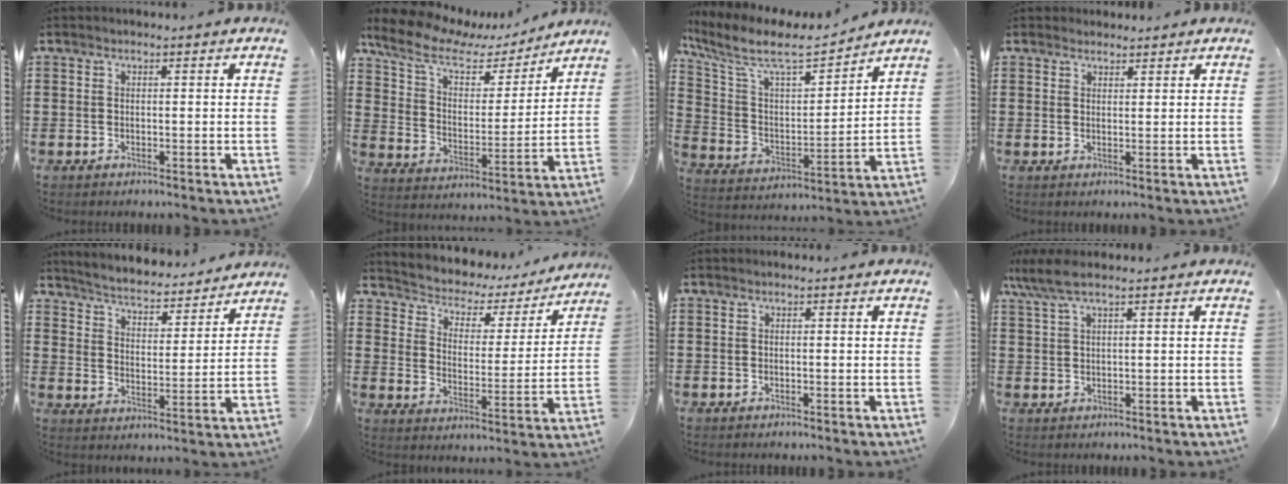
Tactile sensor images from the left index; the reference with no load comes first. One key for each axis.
{"total": 9.3, "fx": 6.6, "fy": 4.0, "fz": 5.2, "tx": -0.129, "ty": -0.027, "tz": 0.115}
{"total": 9.2, "fx": 7.5, "fy": 2.4, "fz": 4.7, "tx": -0.127, "ty": -0.045, "tz": 0.124}
{"total": 1.7, "fx": 1.6, "fy": 0.6, "fz": 0.0, "tx": -0.005, "ty": 0.003, "tz": 0.032}
{"total": 3.7, "fx": 3.7, "fy": -0.2, "fz": 0.5, "tx": -0.032, "ty": -0.037, "tz": 0.055}
{"total": 3.3, "fx": 2.8, "fy": 1.6, "fz": 0.5, "tx": -0.034, "ty": -0.027, "tz": 0.037}
{"total": 0.0}
{"total": 4.1, "fx": 2.3, "fy": 0.7, "fz": 3.3, "tx": -0.077, "ty": 0.002, "tz": 0.040}